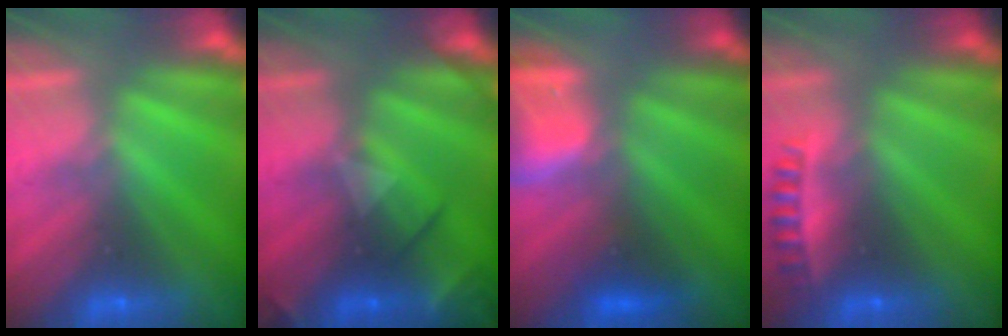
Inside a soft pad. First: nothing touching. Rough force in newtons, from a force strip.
{"total": 2.4}
{"total": 5.6}
{"total": 2.4}